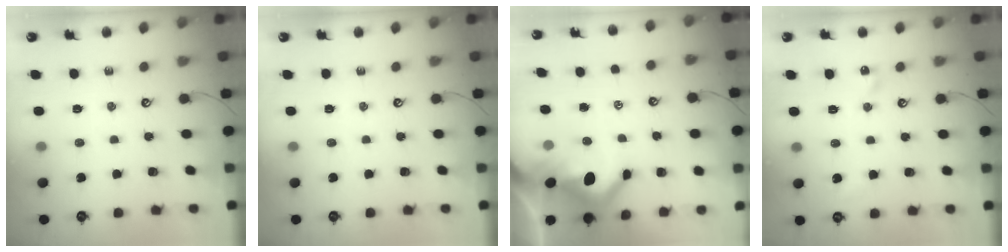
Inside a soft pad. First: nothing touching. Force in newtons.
{"total": 0.0}
{"total": 12.5, "press": 12.3, "slide": 2.1}
{"total": 7.8, "press": 7.8, "slide": 0.6}